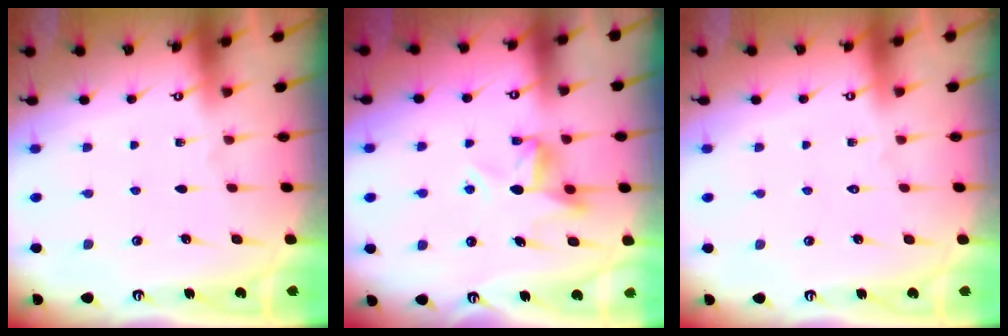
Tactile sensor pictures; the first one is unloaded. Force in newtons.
{"total": 9.6, "press": 9.6, "slide": 0.4}
{"total": 1.5, "press": 1.5, "slide": 0.1}